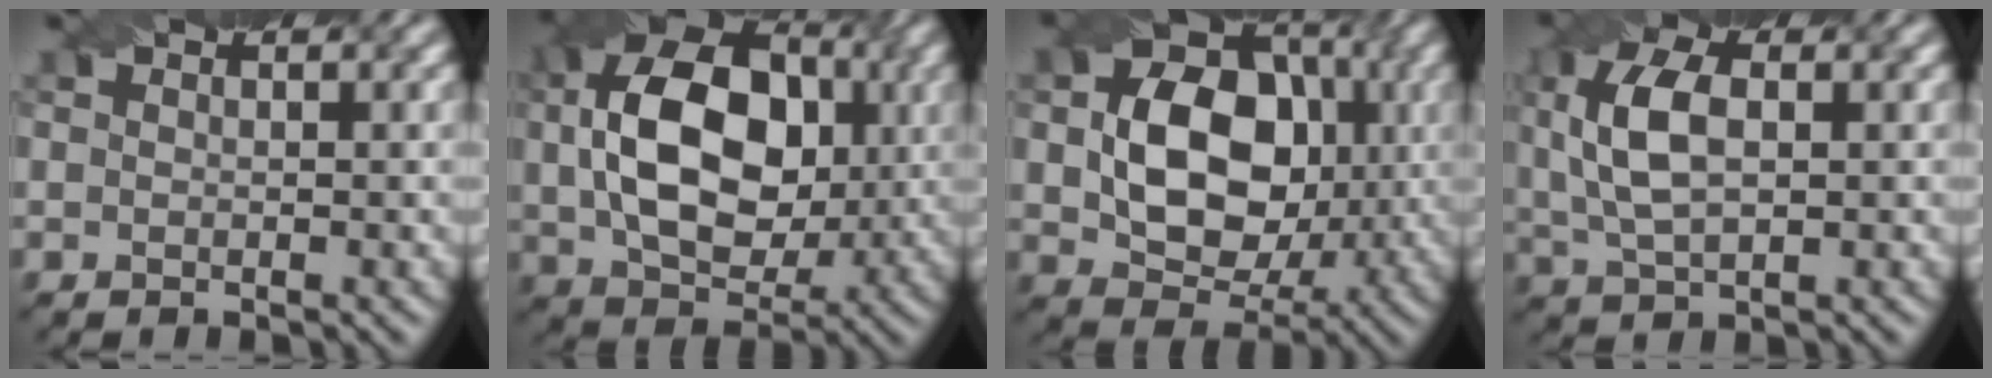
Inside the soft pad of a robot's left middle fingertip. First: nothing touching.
{"total": 13.0, "force": [1.3, 8.9, 9.4], "torque": [-0.183, -0.002, 0.030]}
{"total": 9.9, "force": [0.4, 7.3, 6.7], "torque": [-0.119, 0.002, 0.008]}
{"total": 6.1, "force": [1.0, 3.2, 5.1], "torque": [-0.115, 0.012, 0.020]}